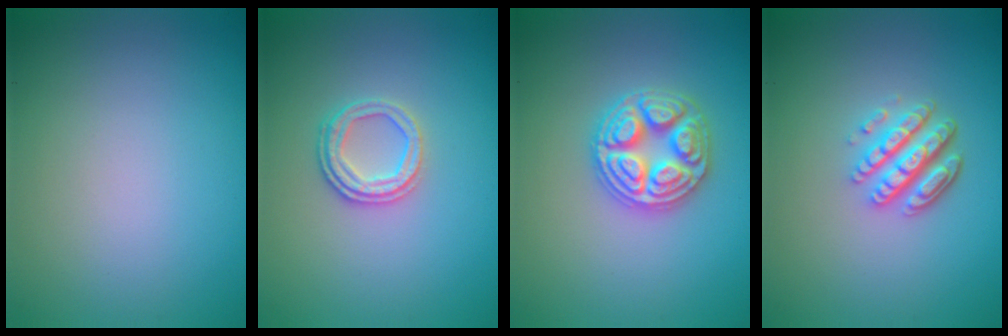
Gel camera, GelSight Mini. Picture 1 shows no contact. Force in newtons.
{"total": 2.6, "press": 2.3, "slide": 1.1}
{"total": 4.9, "press": 4.8, "slide": 0.6}
{"total": 4.4, "press": 3.3, "slide": 2.9}